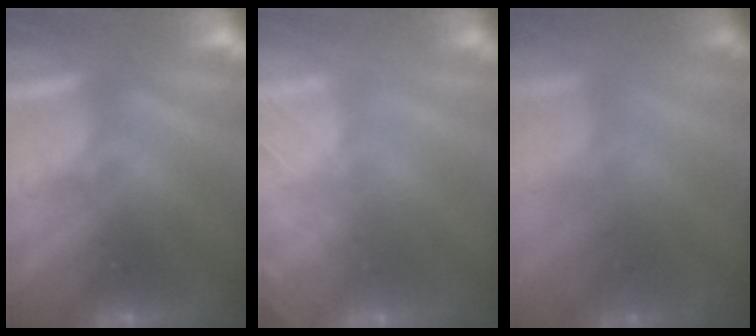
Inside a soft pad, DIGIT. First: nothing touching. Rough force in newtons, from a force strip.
{"total": 8.5}
{"total": 7.3}